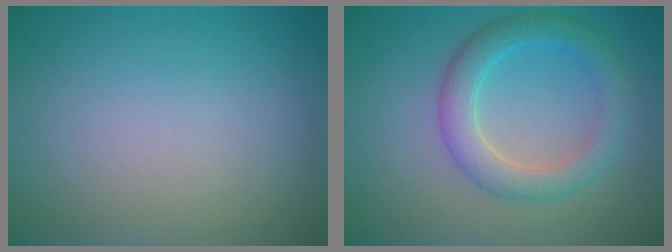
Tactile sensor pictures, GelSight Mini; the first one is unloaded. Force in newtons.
{"total": 4.1, "press": 4.0, "slide": 0.3}